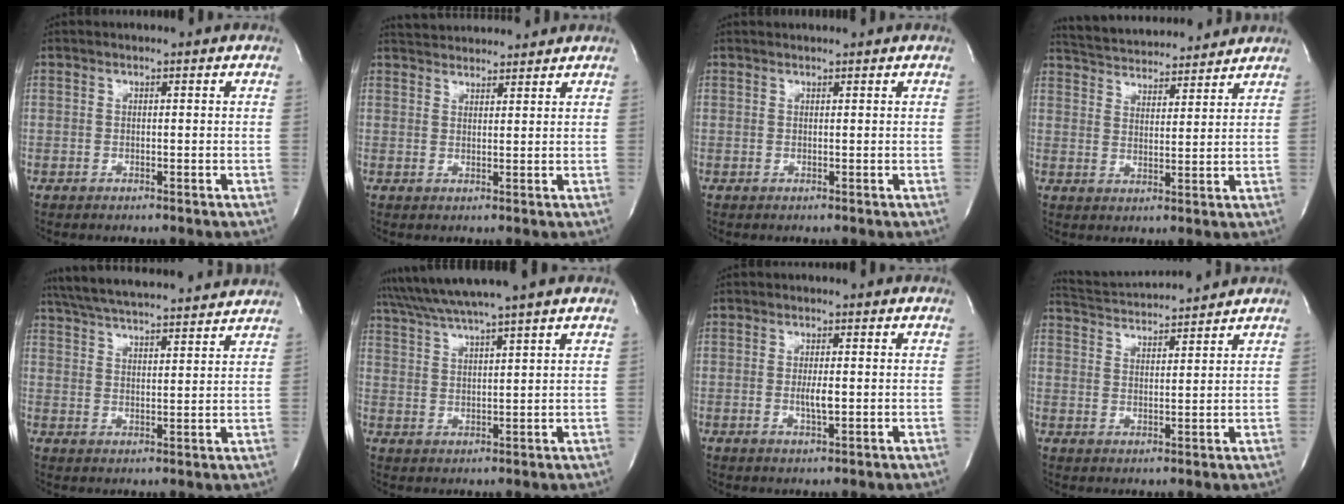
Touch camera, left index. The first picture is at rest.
{"total": 7.2, "force": [7.0, 1.1, 1.3], "torque": [-0.026, 0.031, 0.103]}
{"total": 1.6, "force": [1.6, 0.0, 0.3], "torque": [-0.005, 0.018, 0.027]}
{"total": 14.8, "force": [14.0, 2.6, 4.1], "torque": [-0.070, 0.026, 0.209]}
{"total": 19.5, "force": [17.8, 1.9, 7.7], "torque": [-0.138, 0.034, 0.258]}
{"total": 8.8, "force": [7.5, -1.7, 4.3], "torque": [-0.082, 0.020, 0.127]}
{"total": 2.5, "force": [-0.3, 0.4, 2.5], "torque": [-0.051, -0.004, -0.006]}
{"total": 9.3, "force": [9.0, -0.4, 2.0], "torque": [-0.051, 0.019, 0.149]}